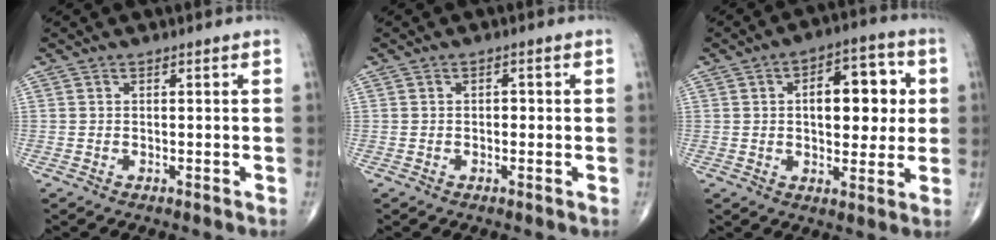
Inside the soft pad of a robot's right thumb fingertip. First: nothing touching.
{"total": 1.2, "force": [0.0, 0.8, 0.9], "torque": [-0.006, 0.004, -0.004]}
{"total": 13.3, "force": [2.1, 7.1, 11.0], "torque": [-0.115, 0.010, 0.027]}